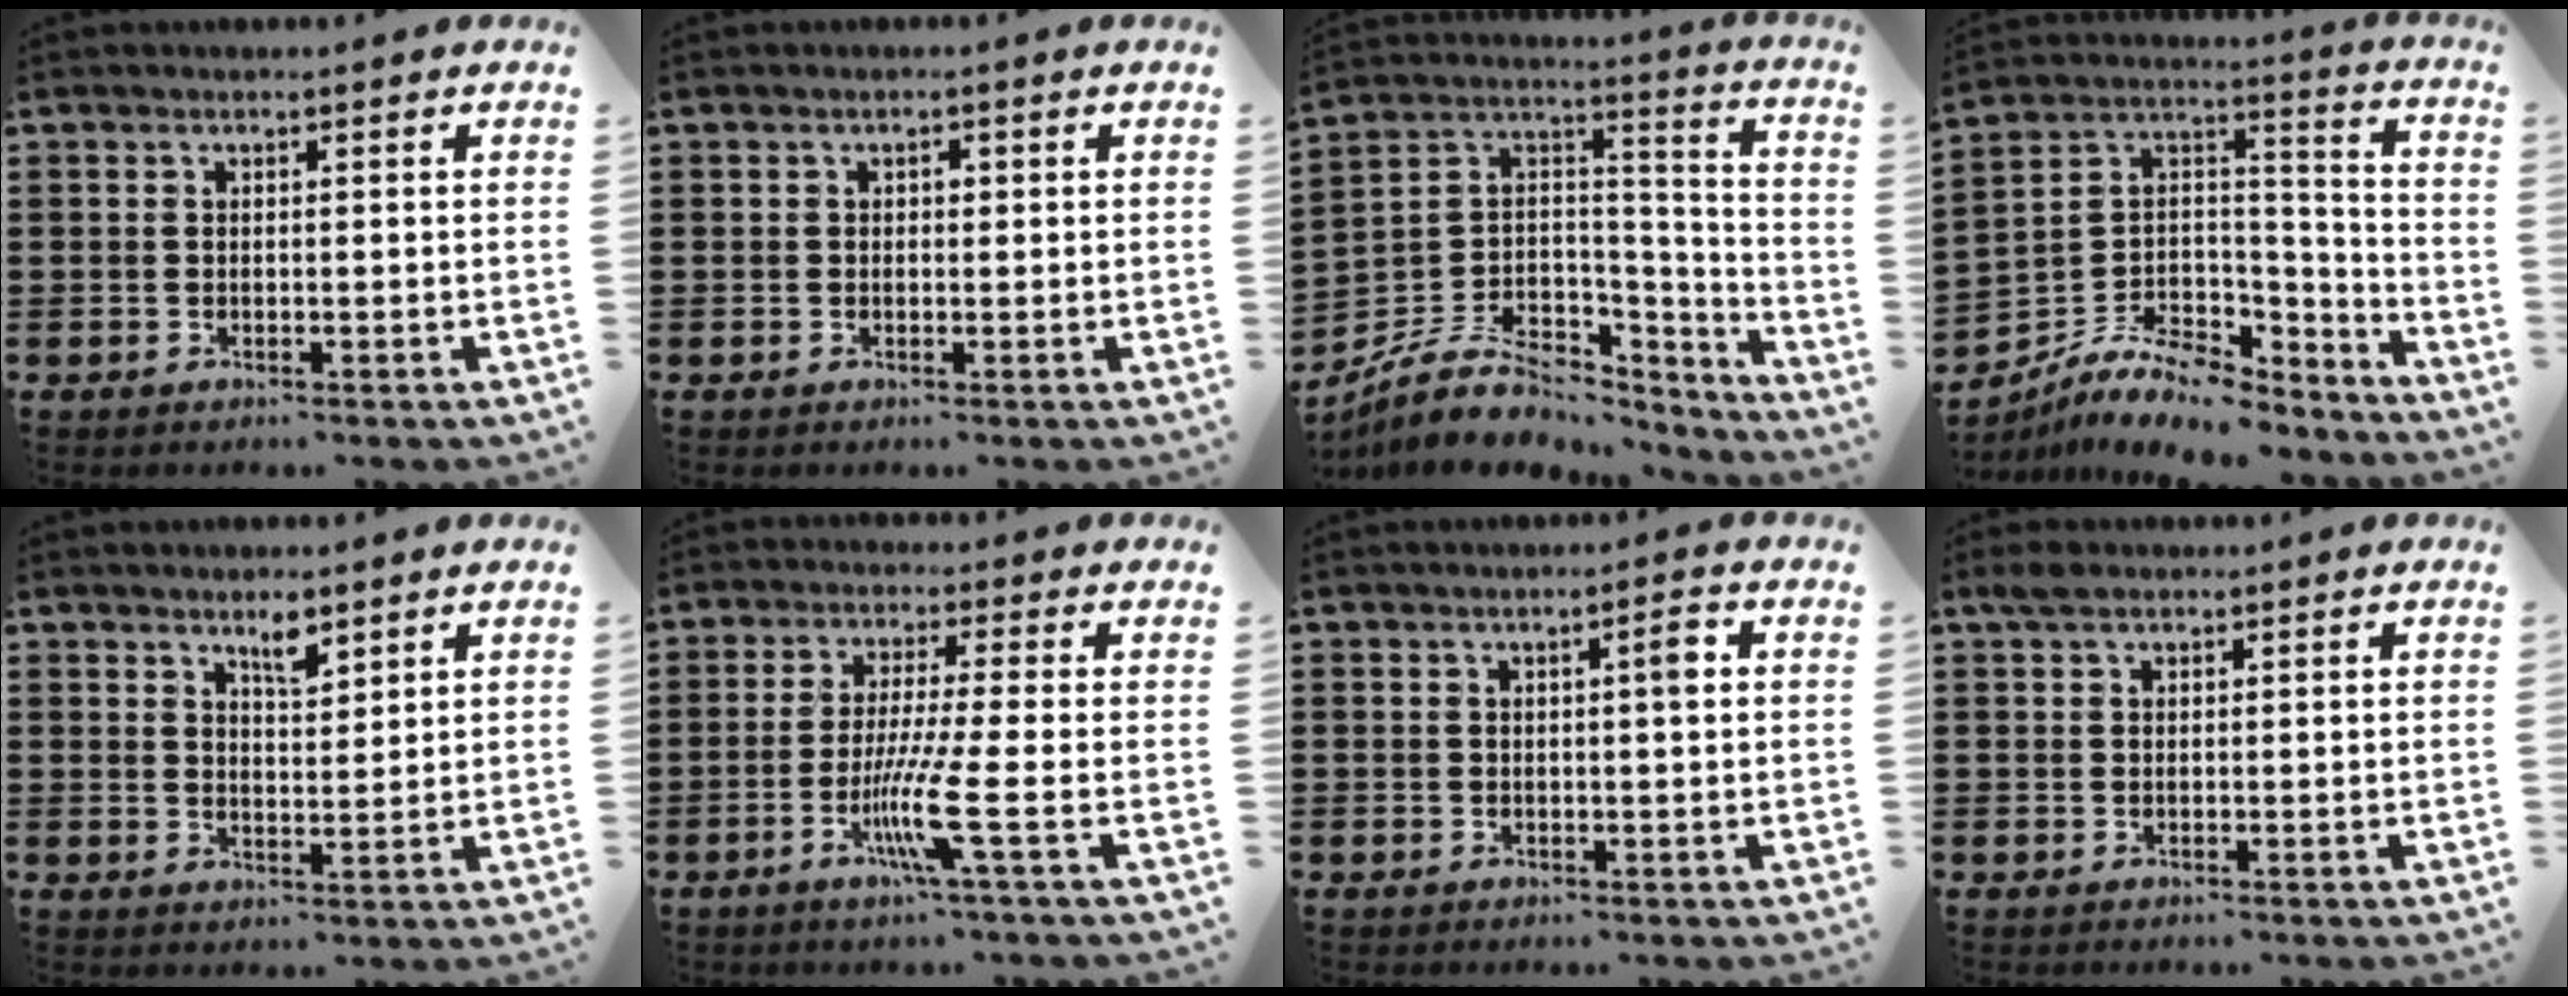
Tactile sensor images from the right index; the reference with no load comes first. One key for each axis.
{"total": 0.8, "fx": 0.1, "fy": 0.5, "fz": 0.6, "tx": -0.013, "ty": 0.004, "tz": 0.002}
{"total": 8.9, "fx": -5.1, "fy": 6.0, "fz": 4.1, "tx": -0.094, "ty": 0.012, "tz": -0.091}
{"total": 9.4, "fx": -7.3, "fy": 4.0, "fz": 4.3, "tx": -0.087, "ty": 0.017, "tz": -0.140}
{"total": 3.4, "fx": 2.6, "fy": 1.0, "fz": 1.9, "tx": -0.033, "ty": 0.000, "tz": 0.046}
{"total": 8.3, "fx": -2.8, "fy": -0.5, "fz": 7.8, "tx": -0.151, "ty": -0.023, "tz": -0.053}
{"total": 2.1, "fx": 0.5, "fy": 0.2, "fz": 2.0, "tx": -0.023, "ty": -0.003, "tz": 0.002}
{"total": 1.5, "fx": 0.9, "fy": 0.9, "fz": 0.8, "tx": -0.020, "ty": 0.006, "tz": 0.017}